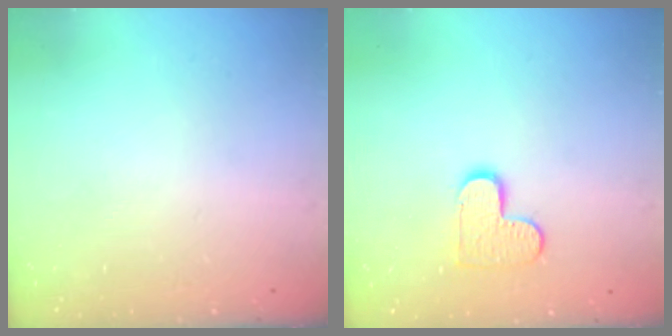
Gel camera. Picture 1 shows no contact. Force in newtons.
{"total": 8.3, "press": 8.2, "slide": 0.5}